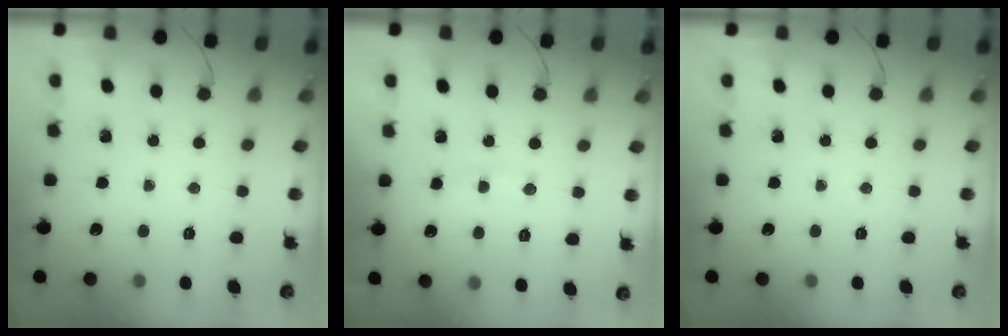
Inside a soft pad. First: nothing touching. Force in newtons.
{"total": 7.3, "press": 7.2, "slide": 1.2}
{"total": 0.0}